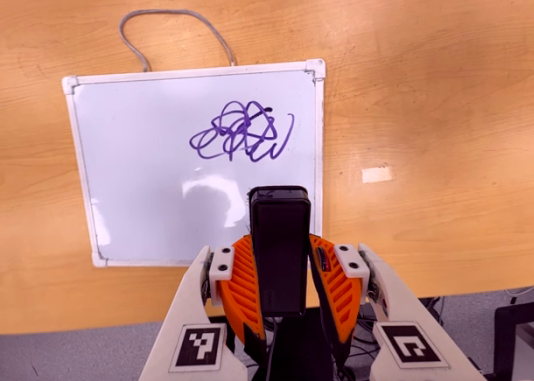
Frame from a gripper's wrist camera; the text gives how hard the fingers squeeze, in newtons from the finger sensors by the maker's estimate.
{"total": 4.4, "left": 3.1, "right": 5.7}